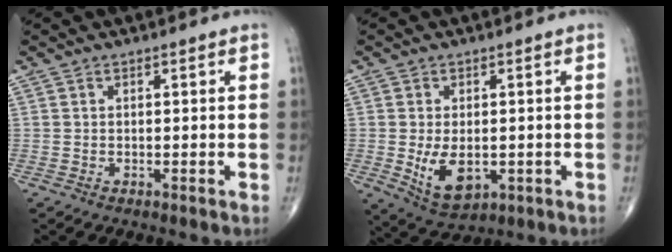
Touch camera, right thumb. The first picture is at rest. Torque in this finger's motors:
{"motor_torque": [-0.22, 0.80, 0.51, 0.35, 0.20]}